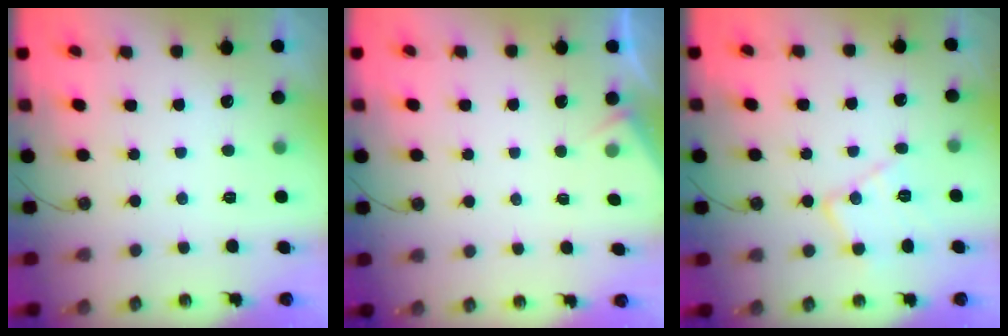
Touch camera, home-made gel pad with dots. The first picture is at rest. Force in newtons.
{"total": 2.9, "press": 2.8, "slide": 0.5}
{"total": 11.6, "press": 11.6, "slide": 0.3}